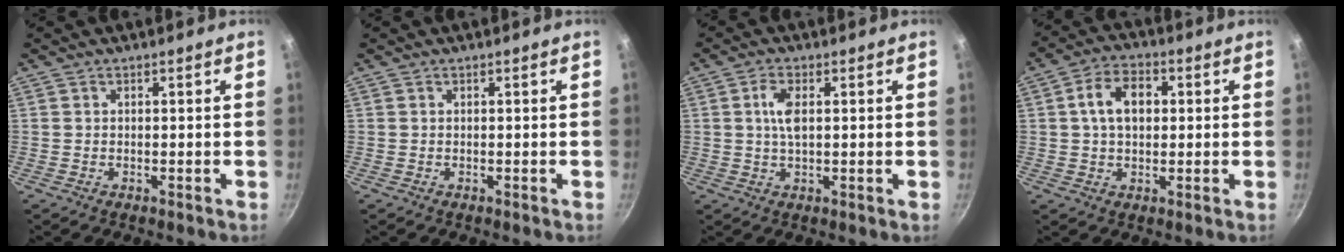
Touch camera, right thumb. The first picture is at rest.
{"total": 0.0}
{"total": 4.4, "force": [0.9, 1.9, 3.9], "torque": [-0.078, 0.005, 0.017]}
{"total": 8.4, "force": [1.3, 5.7, 6.1], "torque": [-0.083, 0.016, 0.014]}